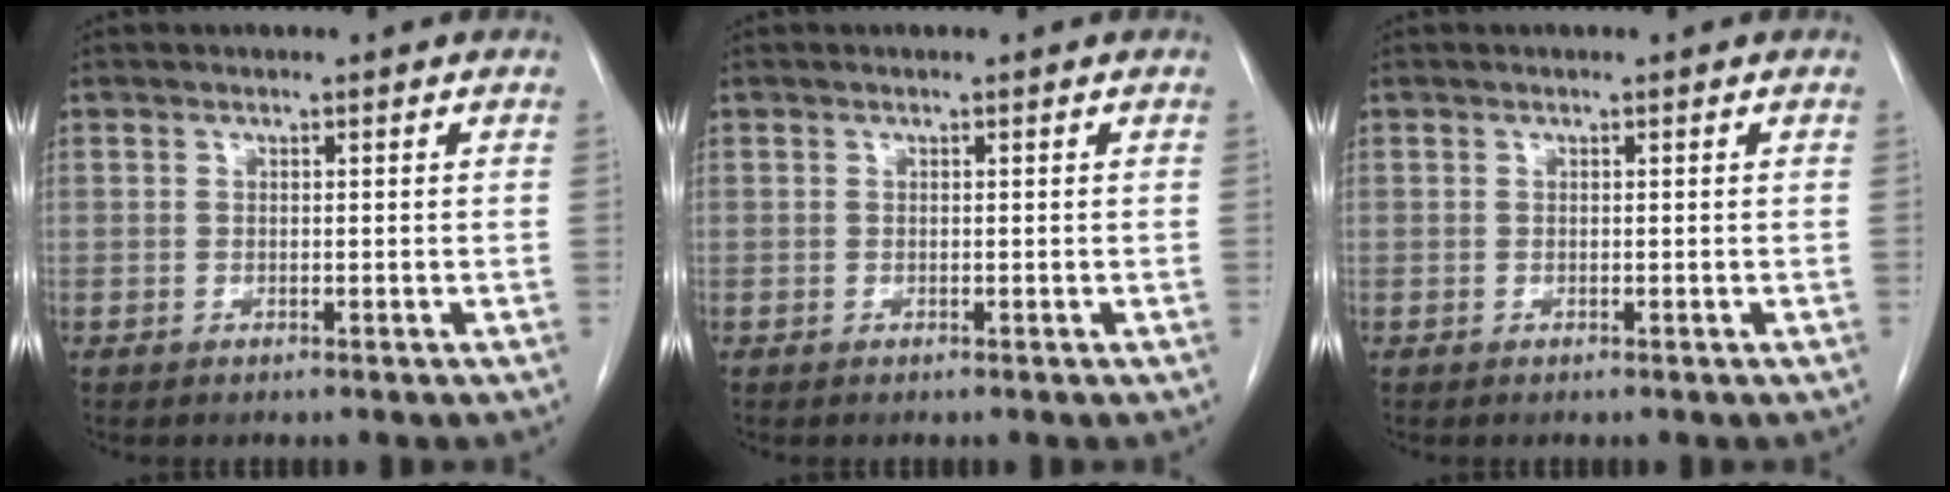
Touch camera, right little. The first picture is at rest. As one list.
[{"total": 0.0}, {"total": 0.0}]